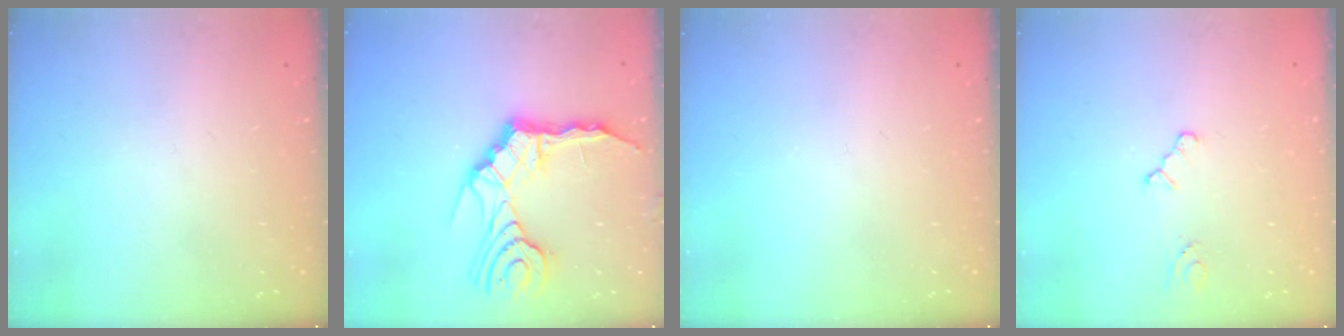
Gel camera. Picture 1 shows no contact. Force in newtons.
{"total": 16.2, "press": 15.6, "slide": 4.4}
{"total": 0.0}
{"total": 2.0, "press": 2.0, "slide": 0.4}